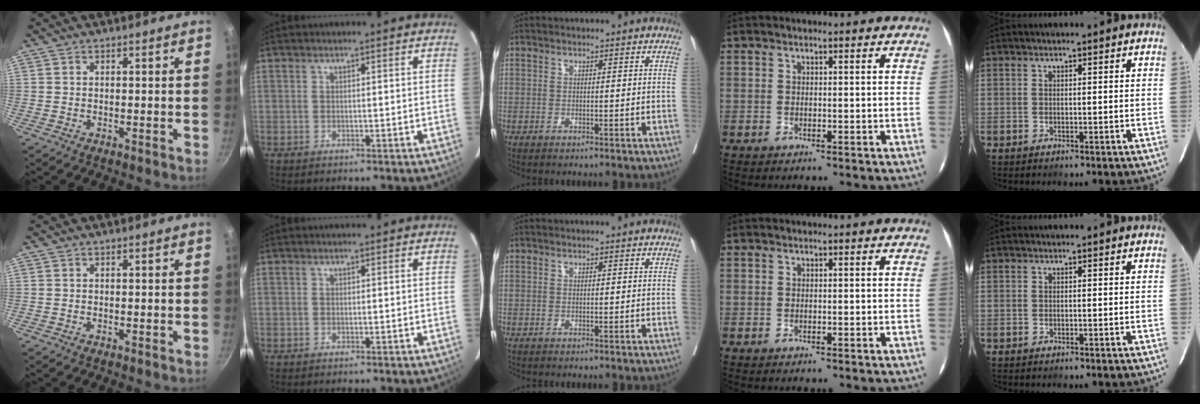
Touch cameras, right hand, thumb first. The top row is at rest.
{}